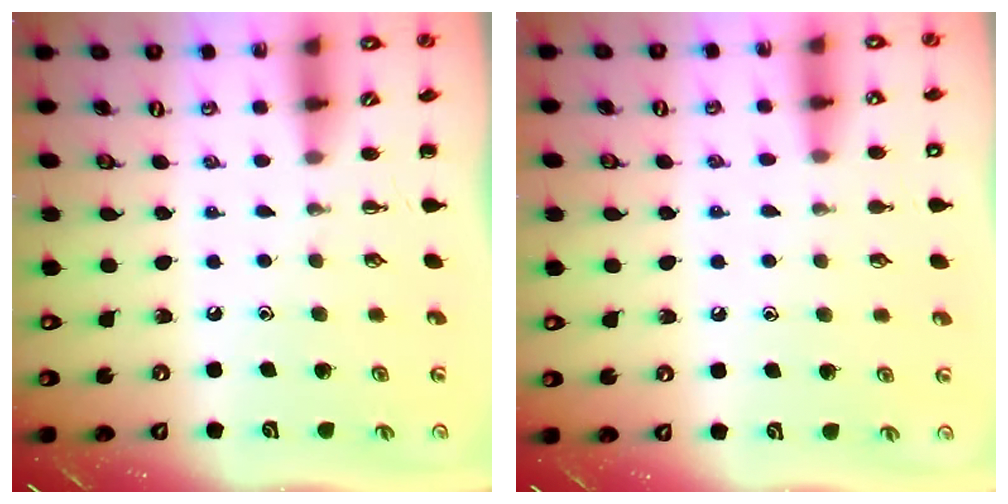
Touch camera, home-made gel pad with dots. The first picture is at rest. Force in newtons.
{"total": 8.8, "press": 8.5, "slide": 2.1}